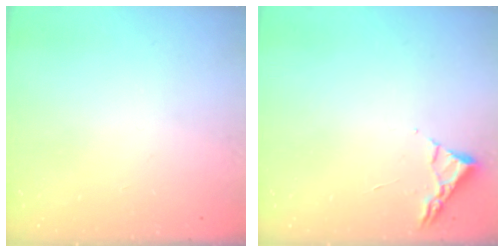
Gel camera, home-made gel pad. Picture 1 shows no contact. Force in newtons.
{"total": 3.0, "press": 2.9, "slide": 0.4}